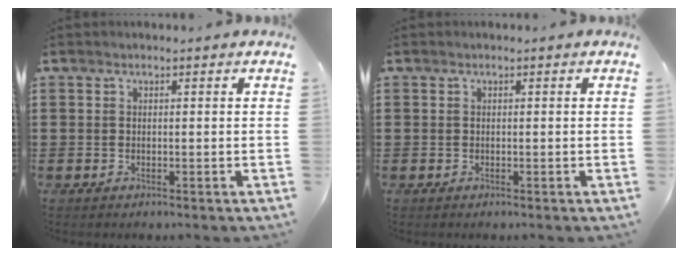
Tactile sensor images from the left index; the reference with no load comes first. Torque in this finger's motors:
{"motor_torque": [0.00, 0.00, 0.00, 0.00]}